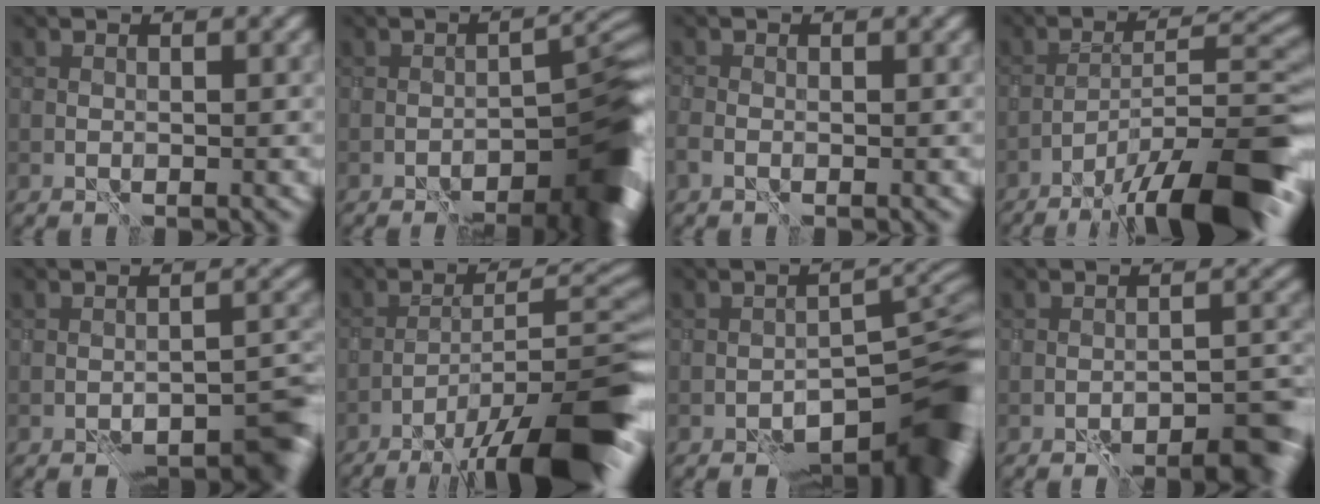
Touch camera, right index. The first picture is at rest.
{"total": 10.9, "force": [-6.8, 3.7, 7.7], "torque": [-0.070, 0.007, -0.086]}
{"total": 0.6, "force": [-0.5, 0.2, 0.3], "torque": [-0.012, -0.001, -0.009]}
{"total": 13.4, "force": [-9.2, 2.8, 9.3], "torque": [-0.146, 0.014, -0.148]}
{"total": 5.9, "force": [-4.7, 1.7, 3.1], "torque": [-0.031, 0.012, -0.059]}
{"total": 14.6, "force": [-9.6, 3.3, 10.5], "torque": [-0.171, 0.015, -0.144]}
{"total": 10.7, "force": [-6.9, 4.1, 7.1], "torque": [-0.067, -0.002, -0.097]}
{"total": 4.9, "force": [-4.0, 1.2, 2.7], "torque": [-0.030, 0.010, -0.049]}